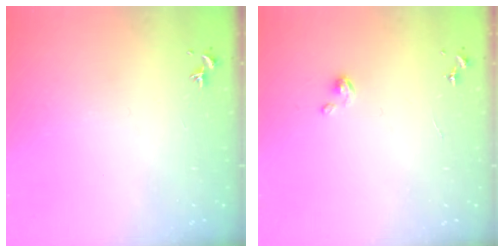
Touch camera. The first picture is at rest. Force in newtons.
{"total": 2.7, "press": 2.7, "slide": 0.2}